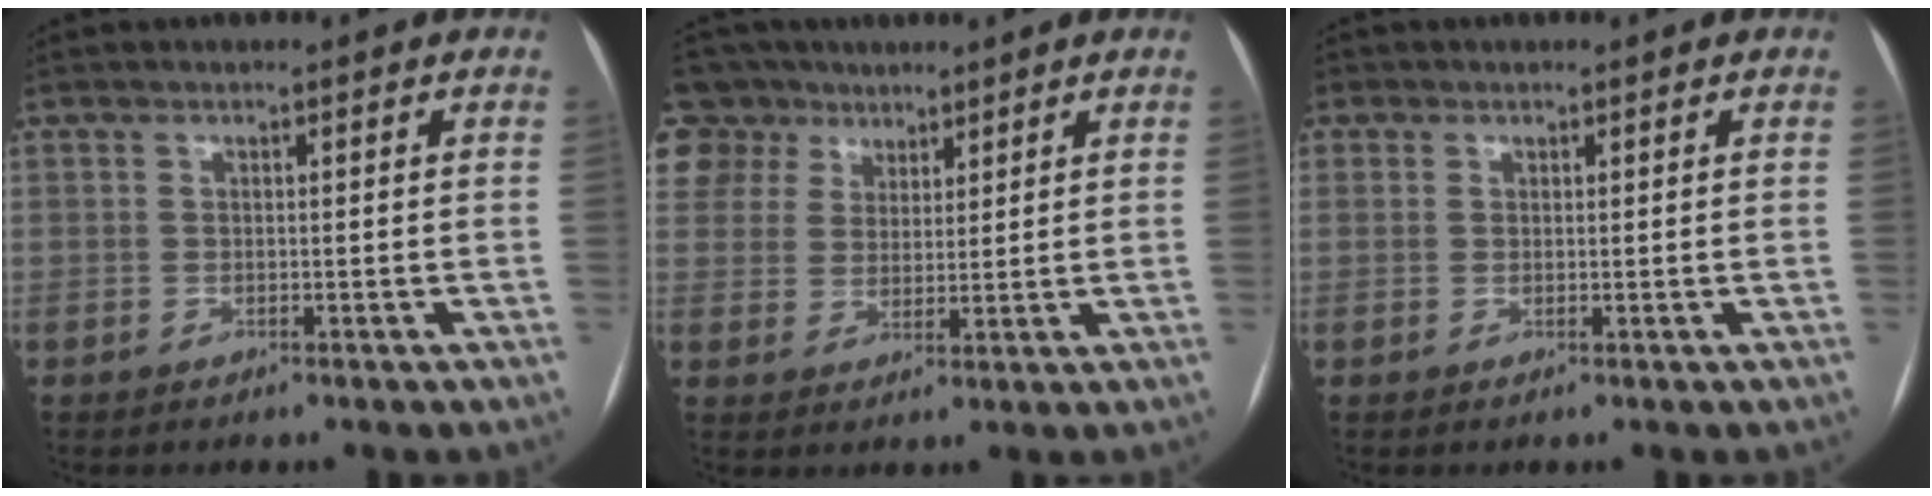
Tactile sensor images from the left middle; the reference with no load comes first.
{"total": 13.0, "force": [8.4, 9.6, 2.2], "torque": [-0.076, 0.047, 0.166]}
{"total": 1.3, "force": [0.5, 1.2, 0.2], "torque": [0.009, 0.000, 0.003]}